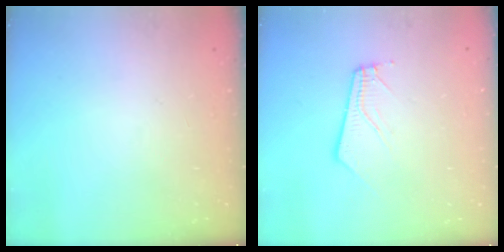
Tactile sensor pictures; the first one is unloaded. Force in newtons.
{"total": 3.9, "press": 3.9, "slide": 0.2}